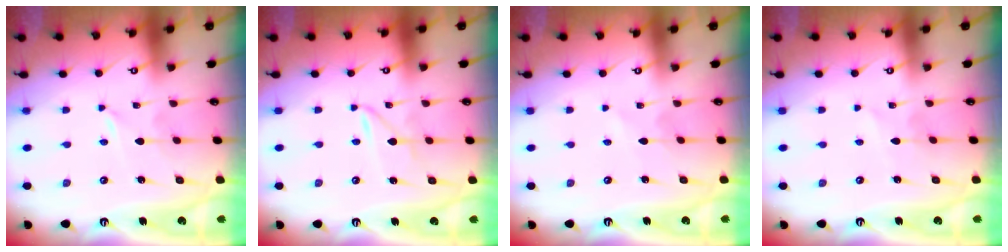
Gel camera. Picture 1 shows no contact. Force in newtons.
{"total": 1.5, "press": 1.5, "slide": 0.1}
{"total": 0.8, "press": 0.8, "slide": 0.1}
{"total": 2.6, "press": 2.6, "slide": 0.4}